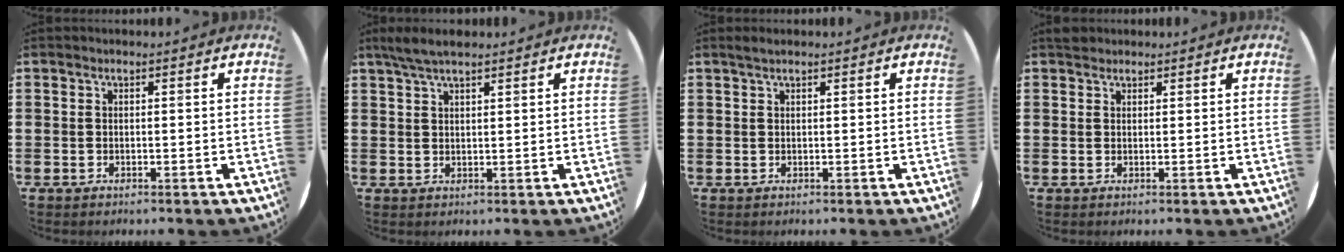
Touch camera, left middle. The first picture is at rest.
{"total": 3.5, "force": [2.8, 0.7, 2.1], "torque": [-0.046, 0.006, 0.051]}
{"total": 0.8, "force": [0.7, 0.1, 0.4], "torque": [-0.009, 0.003, 0.012]}
{"total": 1.2, "force": [1.1, 0.5, 0.0], "torque": [0.006, 0.000, 0.020]}